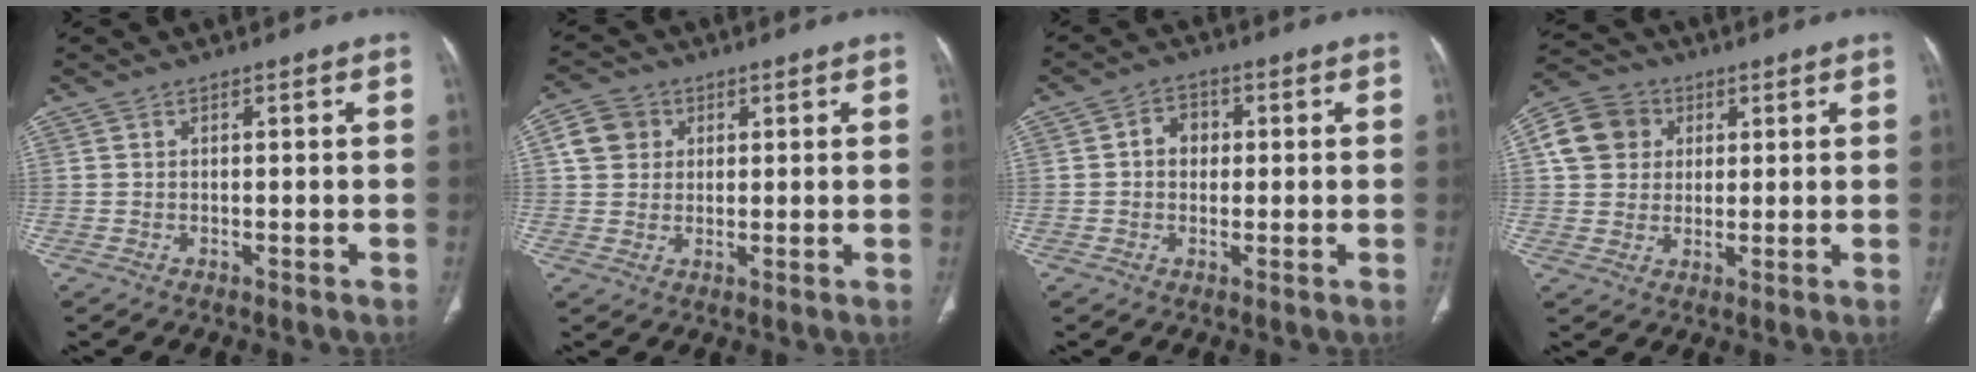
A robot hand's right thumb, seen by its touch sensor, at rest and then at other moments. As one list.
[{"total": 5.9, "force": [1.7, 5.2, 2.2], "torque": [-0.025, 0.004, 0.028]}, {"total": 4.3, "force": [0.4, 3.6, 2.3], "torque": [-0.014, 0.012, -0.001]}, {"total": 9.5, "force": [2.4, 8.4, 3.8], "torque": [-0.058, 0.006, 0.036]}]